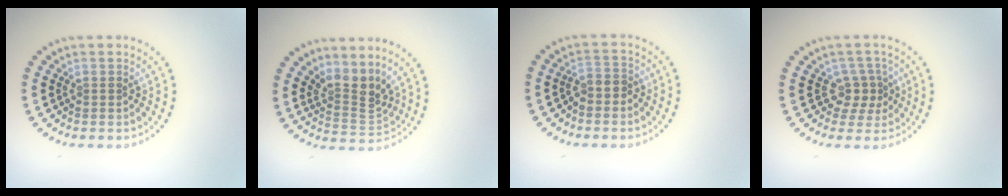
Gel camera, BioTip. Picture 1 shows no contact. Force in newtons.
{"total": 3.2, "press": 2.2, "slide": 2.4}
{"total": 1.4, "press": 1.1, "slide": 0.8}
{"total": 2.4, "press": 1.8, "slide": 1.6}